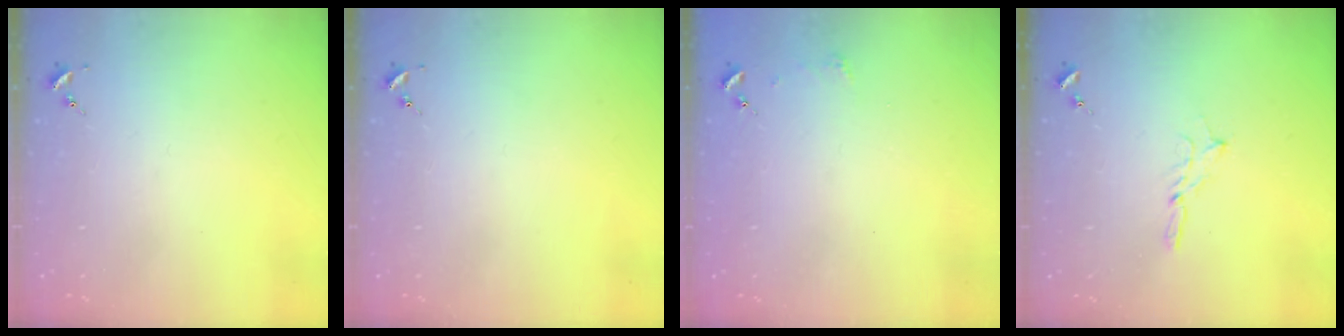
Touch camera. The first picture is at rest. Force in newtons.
{"total": 0.0}
{"total": 2.4, "press": 2.4, "slide": 0.2}
{"total": 1.6, "press": 1.6, "slide": 0.1}